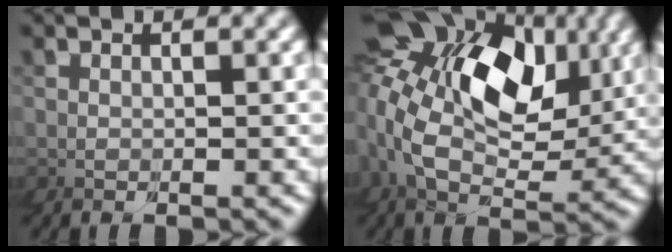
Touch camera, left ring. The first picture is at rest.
{"total": 10.8, "force": [3.3, 7.1, 7.4], "torque": [-0.117, 0.019, 0.032]}